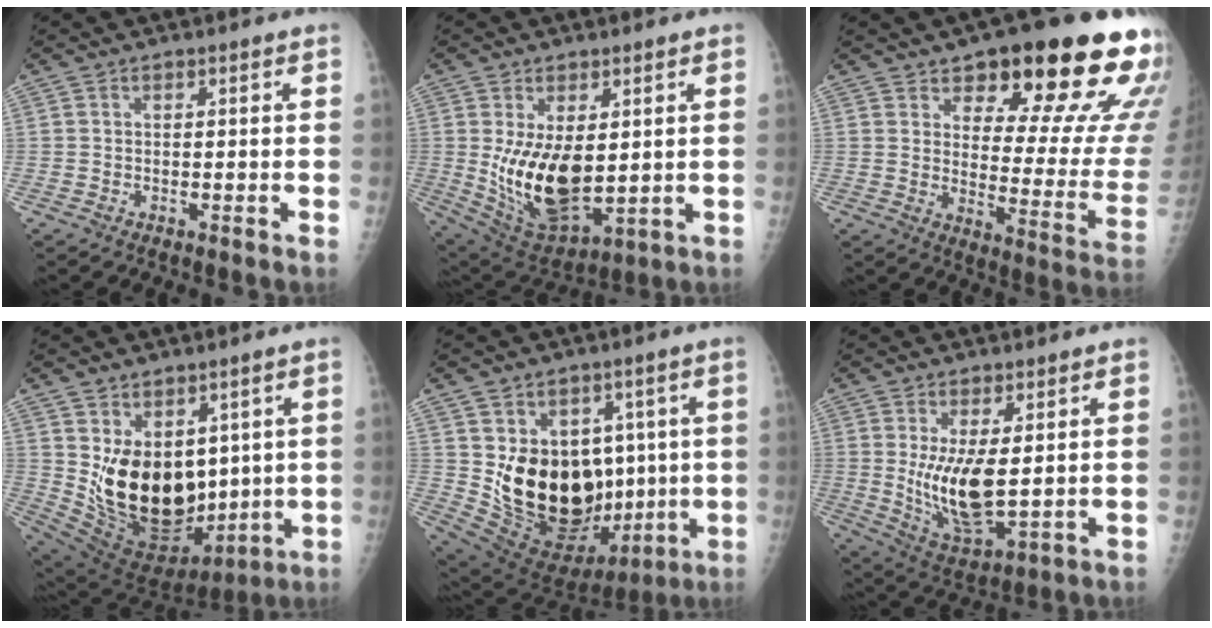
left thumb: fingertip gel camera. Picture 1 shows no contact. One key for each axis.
{"total": 14.3, "fx": 0.7, "fy": 7.8, "fz": 12.0, "tx": -0.193, "ty": -0.025, "tz": 0.039}
{"total": 23.1, "fx": 13.9, "fy": 7.3, "fz": 16.9, "tx": -0.177, "ty": -0.073, "tz": 0.186}
{"total": 17.9, "fx": 2.9, "fy": 12.0, "fz": 13.0, "tx": -0.175, "ty": -0.047, "tz": 0.090}
{"total": 21.8, "fx": 0.7, "fy": 14.6, "fz": 16.2, "tx": -0.224, "ty": -0.027, "tz": 0.051}
{"total": 10.8, "fx": 1.0, "fy": 4.4, "fz": 9.8, "tx": -0.172, "ty": -0.030, "tz": 0.036}